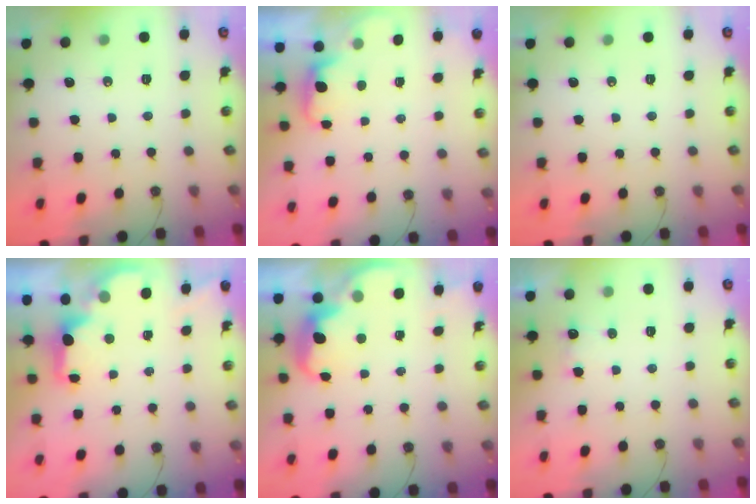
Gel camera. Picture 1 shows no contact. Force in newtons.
{"total": 1.2, "press": 1.0, "slide": 0.7}
{"total": 0.0}
{"total": 2.1, "press": 1.9, "slide": 0.8}
{"total": 3.3, "press": 3.1, "slide": 1.0}
{"total": 2.9, "press": 2.7, "slide": 0.9}